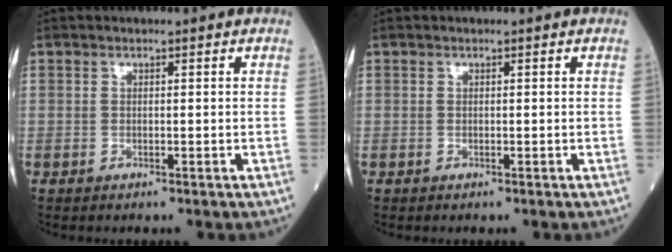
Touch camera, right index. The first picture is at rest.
{"total": 0.0}